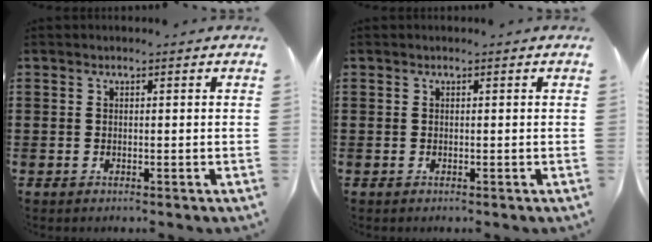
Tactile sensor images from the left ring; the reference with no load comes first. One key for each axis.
{"total": 0.0}